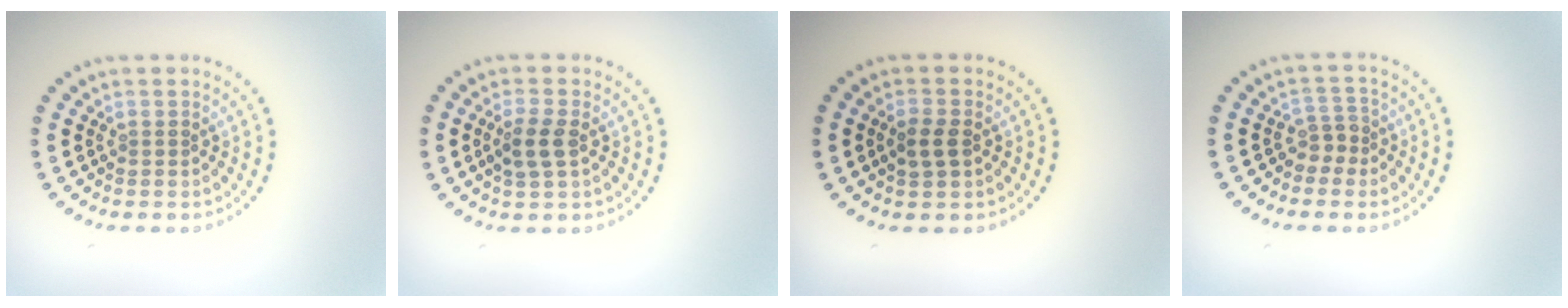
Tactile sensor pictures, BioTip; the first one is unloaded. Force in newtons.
{"total": 2.4, "press": 2.3, "slide": 0.5}
{"total": 2.1, "press": 2.1, "slide": 0.2}
{"total": 1.8, "press": 1.3, "slide": 1.3}